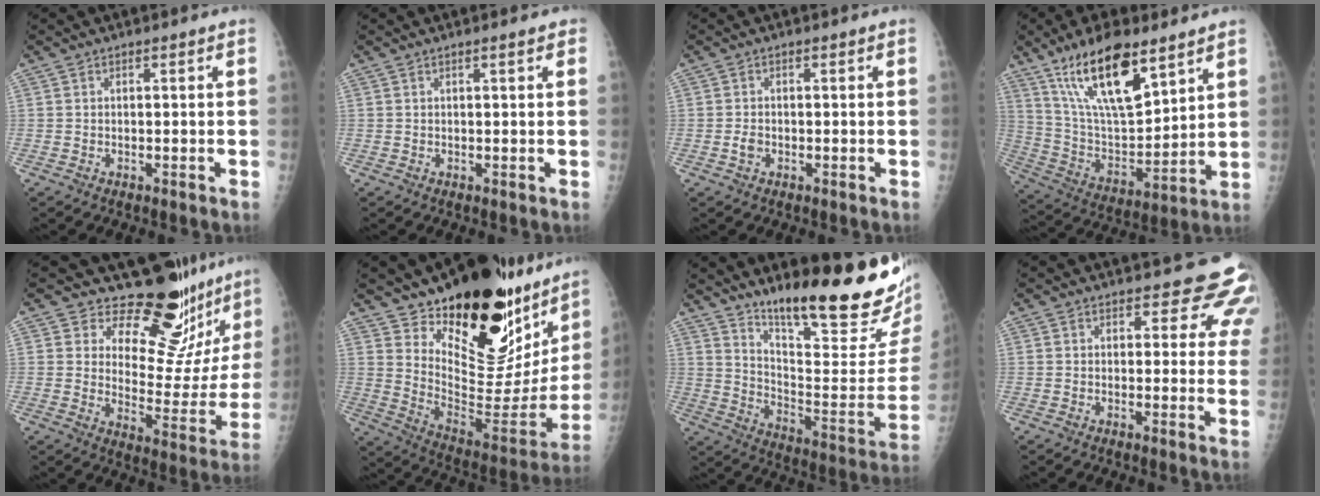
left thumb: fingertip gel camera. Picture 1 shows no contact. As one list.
[{"total": 1.4, "force": [0.9, 0.3, 1.0], "torque": [-0.013, -0.001, 0.009]}, {"total": 1.7, "force": [-0.4, 1.3, 1.0], "torque": [-0.011, 0.003, -0.008]}, {"total": 19.3, "force": [12.1, 7.2, 13.2], "torque": [-0.206, -0.058, 0.231]}, {"total": 19.9, "force": [17.5, 6.3, 7.1], "torque": [-0.040, -0.150, 0.220]}, {"total": 29.4, "force": [21.7, 11.6, 16.1], "torque": [-0.209, -0.134, 0.313]}, {"total": 24.9, "force": [19.1, 3.3, 15.6], "torque": [-0.212, -0.139, 0.286]}, {"total": 7.8, "force": [6.4, 3.9, 2.0], "torque": [0.026, -0.030, 0.048]}]